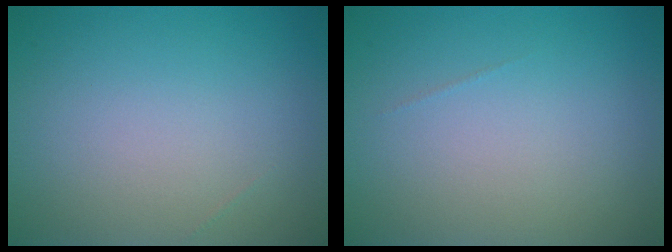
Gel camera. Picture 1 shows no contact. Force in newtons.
{"total": 0.0}